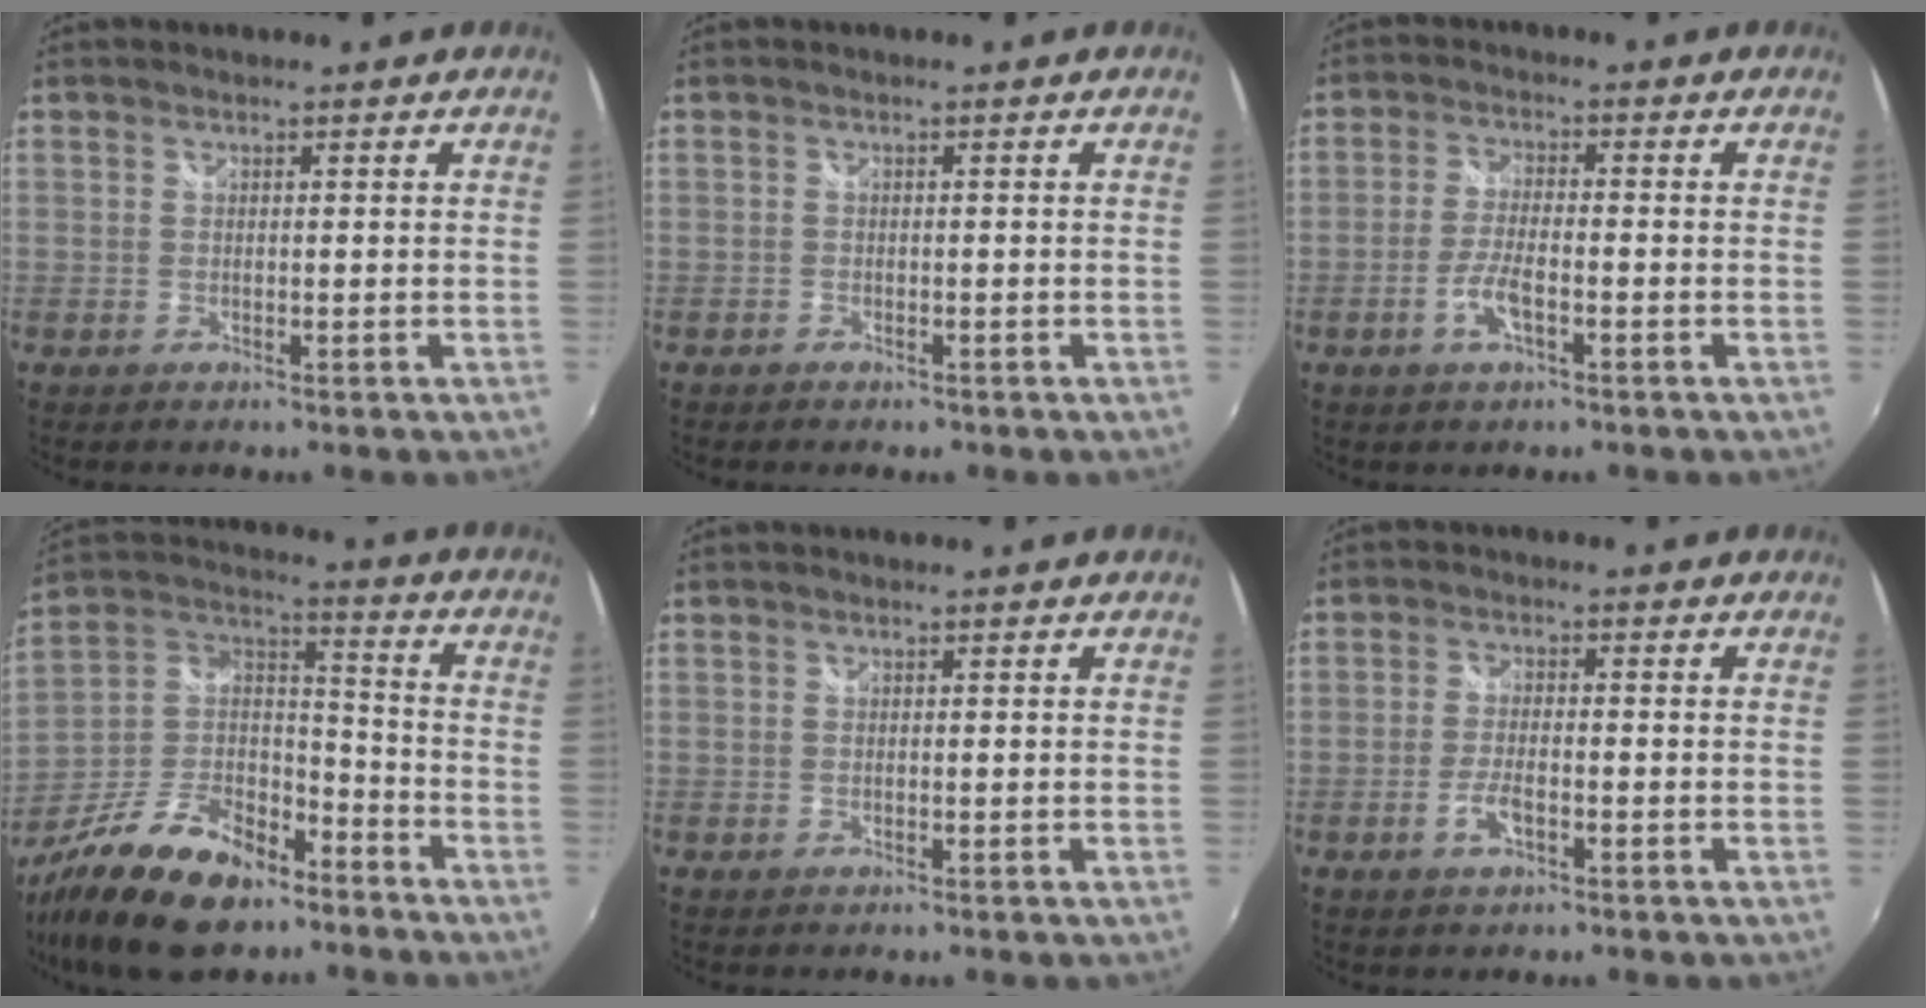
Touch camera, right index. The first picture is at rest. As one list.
[{"total": 1.6, "force": [-1.2, 0.9, 0.5], "torque": [-0.014, -0.006, -0.019]}, {"total": 5.3, "force": [-2.4, 1.4, 4.5], "torque": [-0.100, -0.001, -0.048]}, {"total": 21.8, "force": [-13.9, 11.1, 12.6], "torque": [-0.271, 0.008, -0.238]}, {"total": 0.0}, {"total": 3.9, "force": [-1.8, 1.3, 3.2], "torque": [-0.071, -0.001, -0.037]}]